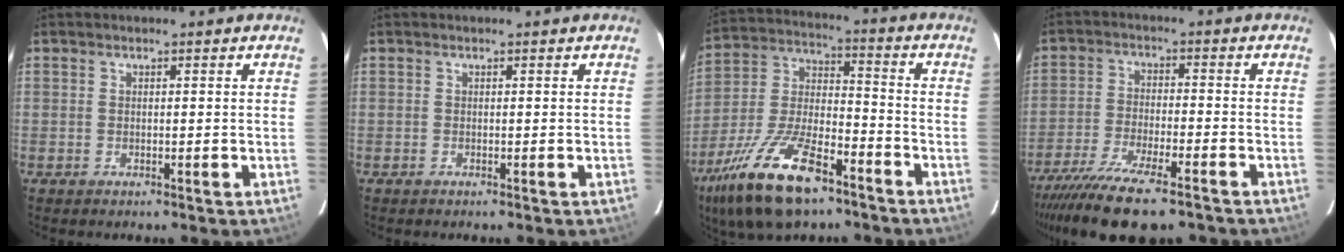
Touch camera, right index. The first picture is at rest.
{"total": 0.0}
{"total": 20.5, "force": [-13.0, 8.1, 13.7], "torque": [-0.284, -0.015, -0.234]}
{"total": 16.2, "force": [-12.7, 3.7, 9.4], "torque": [-0.198, -0.042, -0.217]}